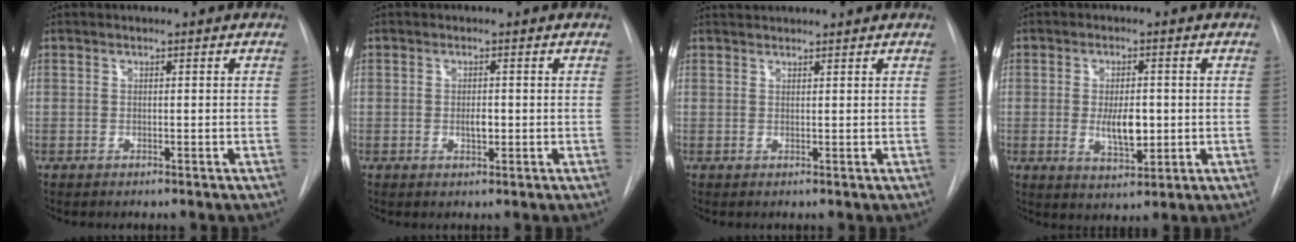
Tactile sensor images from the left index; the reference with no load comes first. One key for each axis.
{"total": 1.6, "fx": -0.3, "fy": 0.8, "fz": 1.4, "tx": -0.025, "ty": -0.002, "tz": -0.004}
{"total": 3.7, "fx": 3.6, "fy": 0.2, "fz": 0.8, "tx": -0.012, "ty": 0.034, "tz": 0.055}
{"total": 5.9, "fx": -0.4, "fy": 2.5, "fz": 5.3, "tx": -0.091, "ty": -0.010, "tz": -0.003}